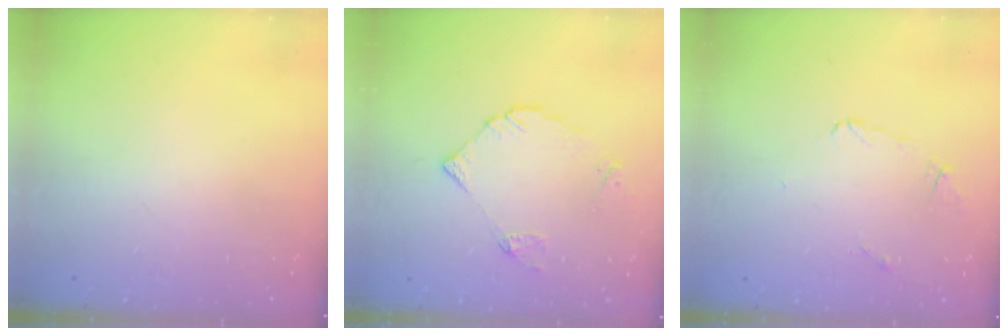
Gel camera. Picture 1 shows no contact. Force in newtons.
{"total": 5.2, "press": 5.2, "slide": 0.2}
{"total": 3.6, "press": 3.5, "slide": 0.5}